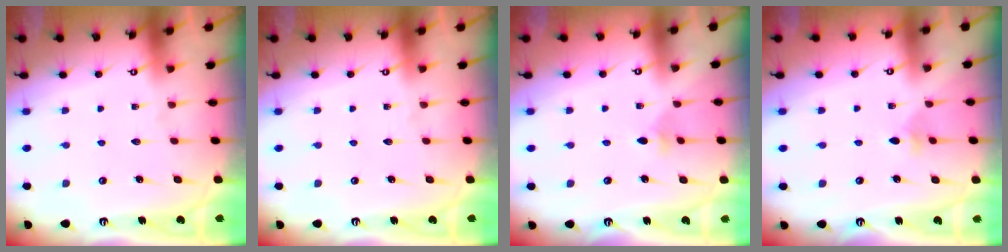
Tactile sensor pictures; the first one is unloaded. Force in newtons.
{"total": 0.0}
{"total": 2.3, "press": 2.3, "slide": 0.4}
{"total": 2.3, "press": 2.3, "slide": 0.4}